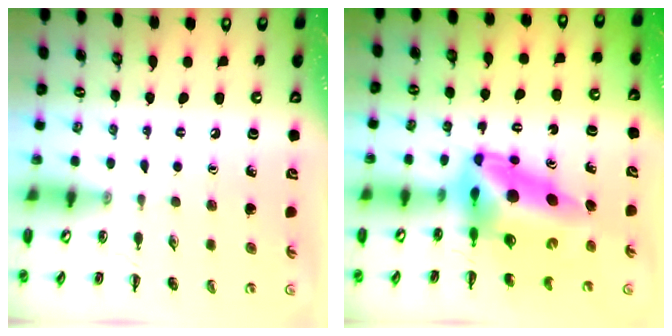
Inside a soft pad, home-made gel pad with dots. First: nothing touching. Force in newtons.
{"total": 11.9, "press": 11.3, "slide": 3.7}